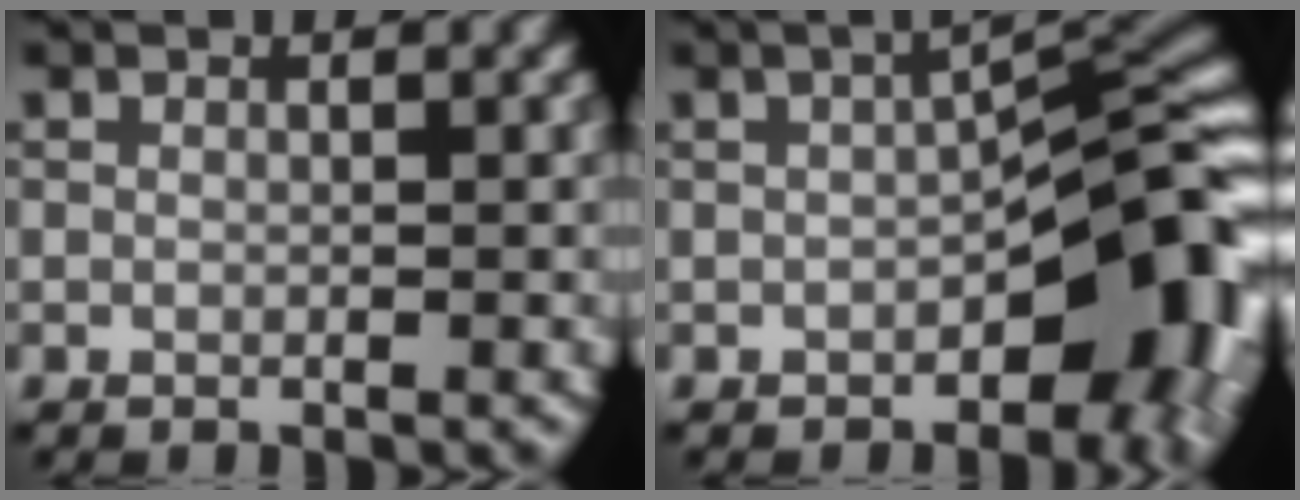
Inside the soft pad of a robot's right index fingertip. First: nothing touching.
{"total": 10.3, "force": [-3.1, 4.8, 8.6], "torque": [-0.081, 0.017, -0.060]}